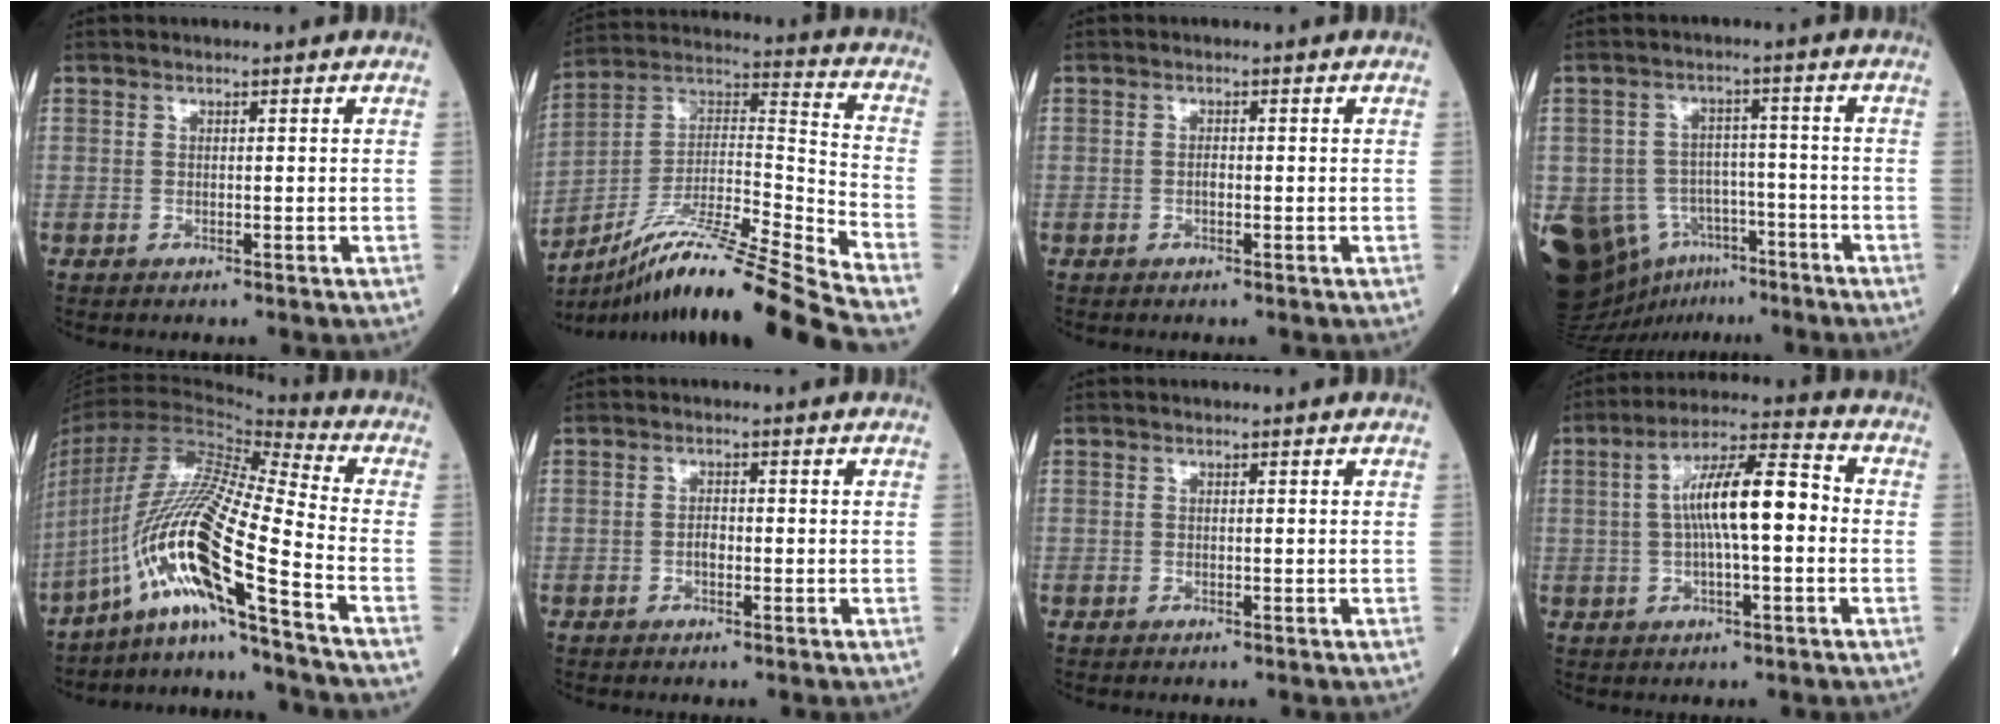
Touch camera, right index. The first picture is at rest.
{"total": 22.9, "force": [-18.5, -2.0, 13.3], "torque": [-0.215, -0.002, -0.327]}
{"total": 0.7, "force": [-0.3, 0.3, 0.6], "torque": [-0.014, 0.001, -0.006]}
{"total": 19.5, "force": [-10.6, 13.5, 9.1], "torque": [-0.220, 0.016, -0.154]}
{"total": 18.7, "force": [-10.4, -1.1, 15.5], "torque": [-0.325, -0.010, -0.194]}
{"total": 1.3, "force": [-0.5, 0.6, 1.0], "torque": [-0.019, 0.003, -0.010]}
{"total": 0.0}
{"total": 11.1, "force": [0.1, 2.2, 10.9], "torque": [-0.198, 0.028, -0.002]}